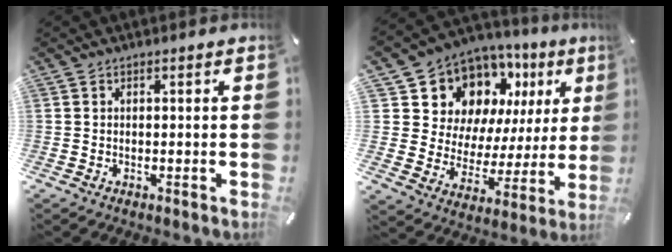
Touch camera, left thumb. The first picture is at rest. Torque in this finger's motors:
{"motor_torque": [2.11, 2.11, 1.46, -1.31, 0.10]}